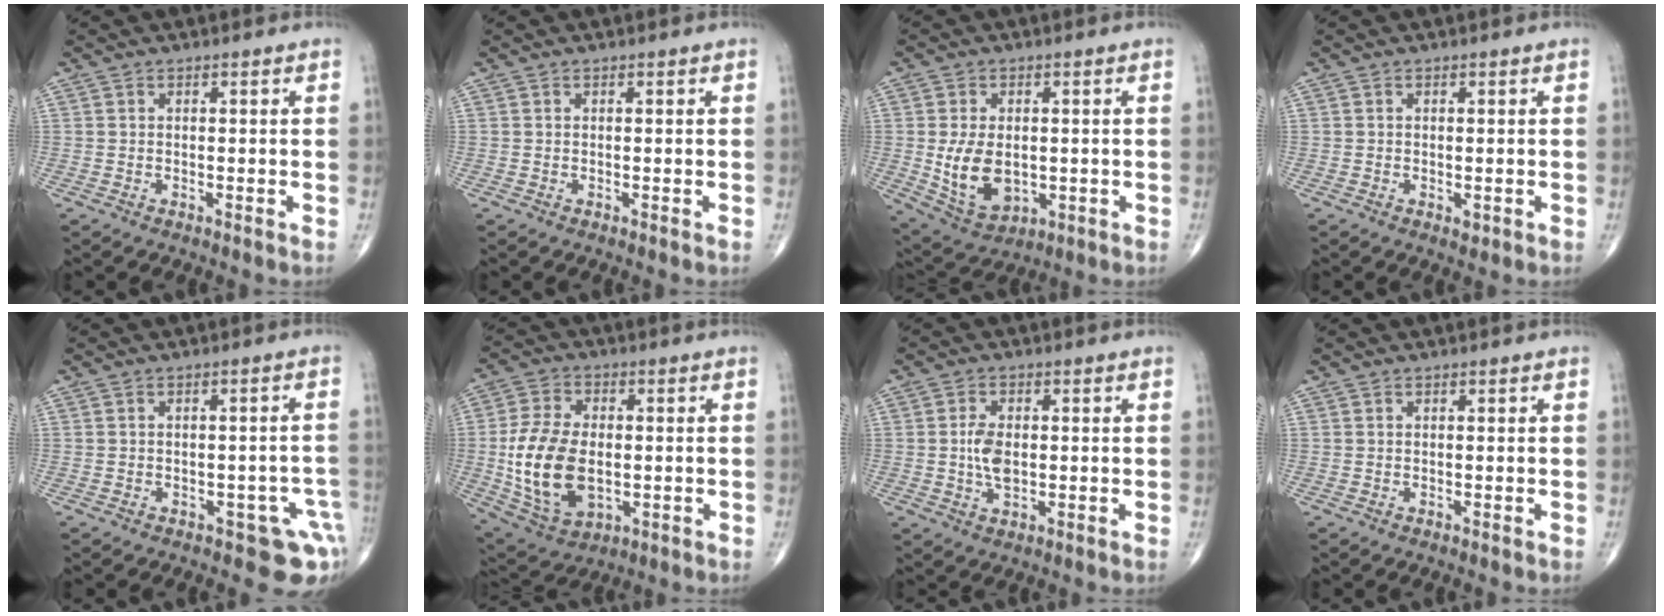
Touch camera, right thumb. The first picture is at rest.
{"total": 0.0}
{"total": 10.2, "force": [-0.6, 6.6, 7.7], "torque": [-0.125, -0.009, 0.008]}
{"total": 1.0, "force": [-0.2, 0.5, 0.8], "torque": [-0.008, -0.003, -0.003]}
{"total": 7.1, "force": [-3.4, 3.6, 5.1], "torque": [-0.026, 0.018, -0.037]}
{"total": 16.3, "force": [-1.4, 9.9, 12.8], "torque": [-0.244, -0.004, -0.011]}
{"total": 5.2, "force": [0.0, 3.0, 4.2], "torque": [-0.079, -0.001, -0.001]}
{"total": 0.0}